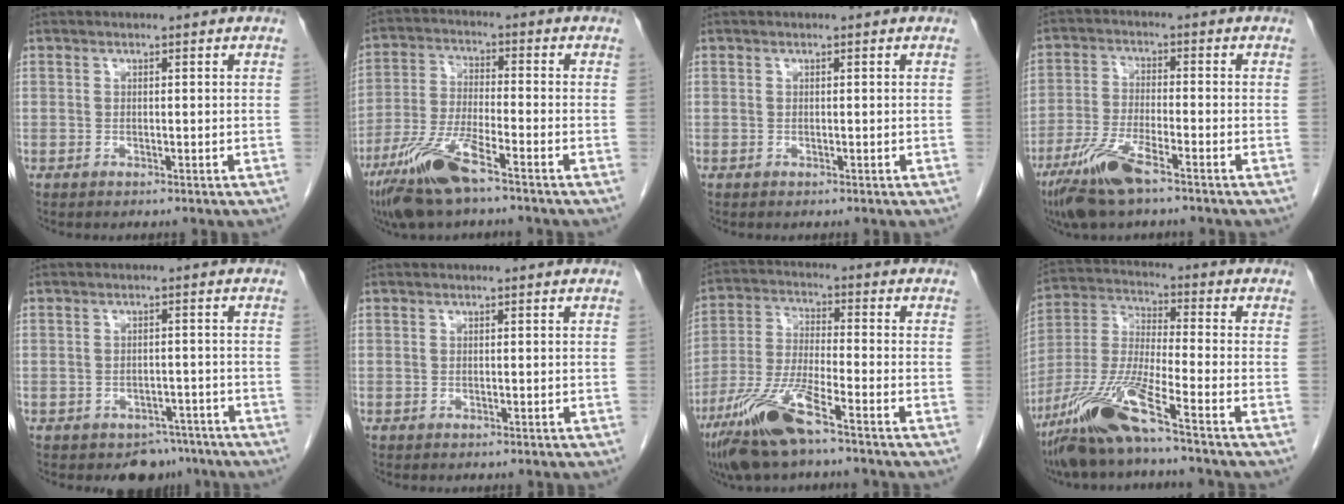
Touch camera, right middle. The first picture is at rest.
{"total": 10.4, "force": [-6.9, 1.1, 7.7], "torque": [-0.166, -0.023, -0.132]}
{"total": 0.0}
{"total": 9.1, "force": [-6.1, 1.2, 6.7], "torque": [-0.145, -0.020, -0.116]}
{"total": 4.3, "force": [-3.3, 2.6, 0.6], "torque": [0.007, 0.009, -0.043]}
{"total": 0.0}
{"total": 11.2, "force": [-7.4, 1.0, 8.4], "torque": [-0.183, -0.026, -0.144]}
{"total": 12.6, "force": [-8.6, -0.2, 9.2], "torque": [-0.200, -0.025, -0.169]}